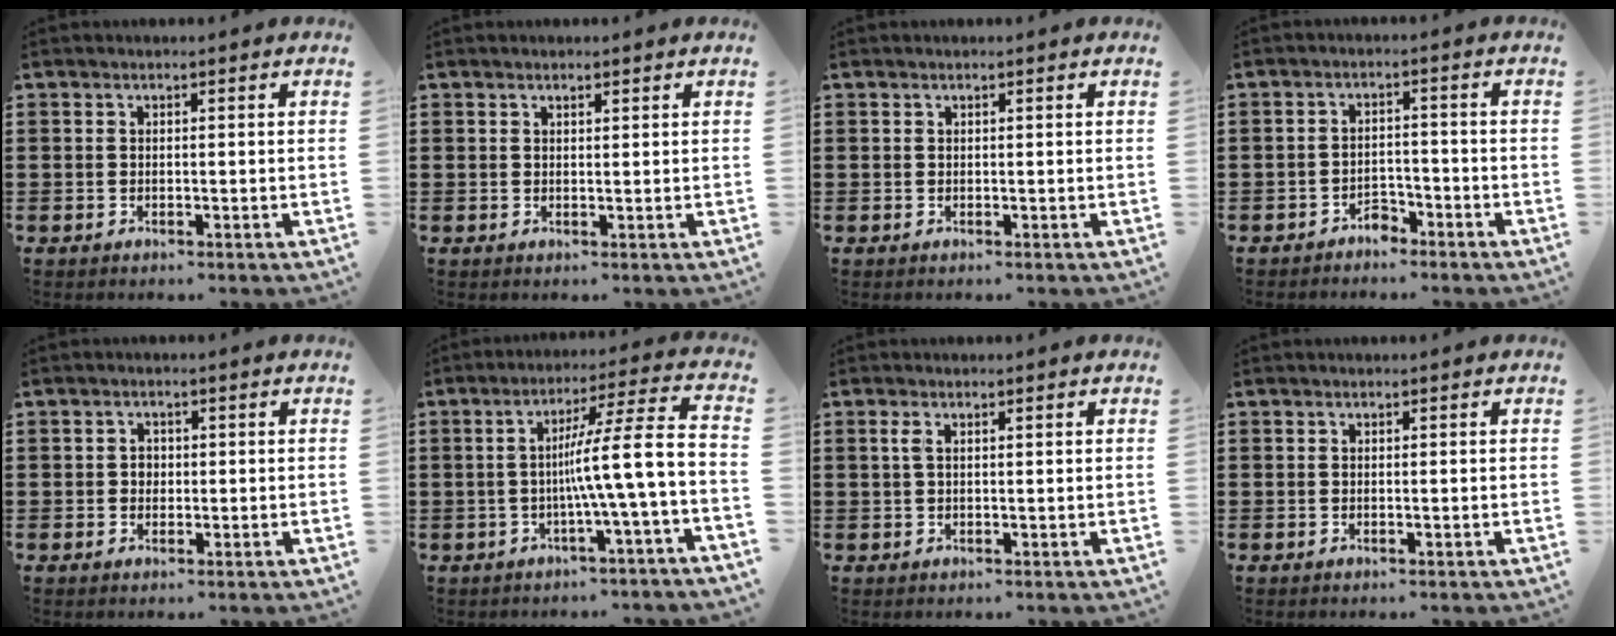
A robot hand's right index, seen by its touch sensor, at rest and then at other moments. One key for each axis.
{"total": 0.7, "fx": 0.5, "fy": 0.2, "fz": 0.3, "tx": -0.007, "ty": 0.000, "tz": 0.011}
{"total": 0.0}
{"total": 2.7, "fx": -2.5, "fy": 0.9, "fz": 0.5, "tx": -0.018, "ty": 0.004, "tz": -0.051}
{"total": 1.3, "fx": 0.0, "fy": 1.1, "fz": 0.7, "tx": -0.017, "ty": 0.004, "tz": -0.001}
{"total": 9.7, "fx": -1.9, "fy": -0.4, "fz": 9.5, "tx": -0.156, "ty": -0.017, "tz": -0.046}
{"total": 1.6, "fx": 0.4, "fy": 0.5, "fz": 1.5, "tx": -0.031, "ty": 0.002, "tz": 0.006}
{"total": 0.0}